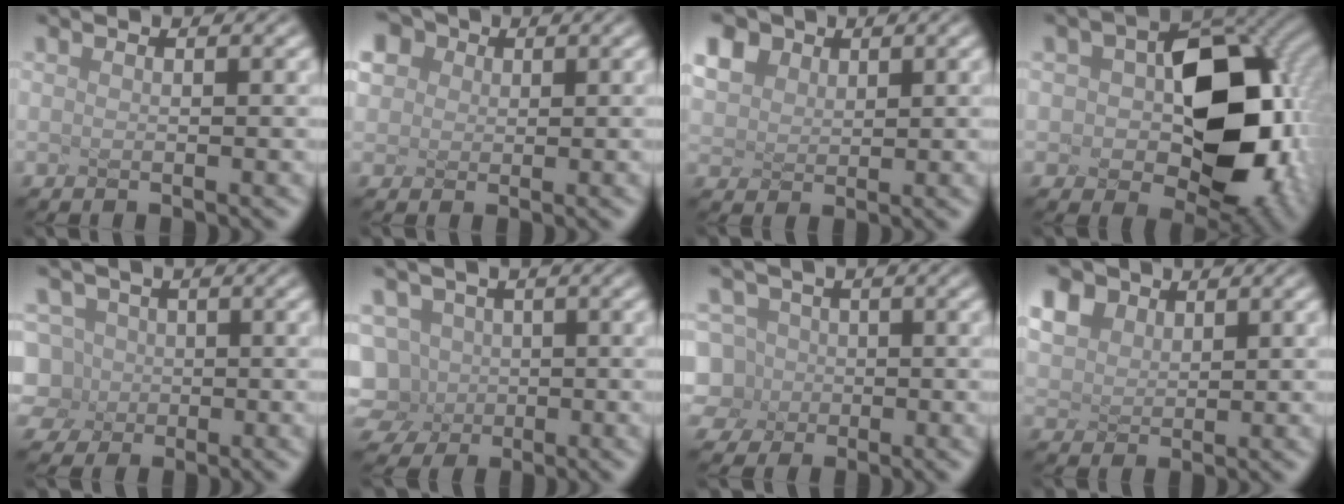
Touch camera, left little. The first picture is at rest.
{"total": 3.0, "force": [1.8, 2.3, 0.7], "torque": [-0.067, 0.009, 0.064]}
{"total": 2.8, "force": [1.8, 2.0, 0.7], "torque": [-0.074, 0.009, 0.068]}
{"total": 10.6, "force": [-1.3, 6.2, 8.4], "torque": [-0.134, -0.011, 0.022]}
{"total": 3.0, "force": [-1.6, 2.5, 0.0], "torque": [-0.040, 0.012, 0.004]}
{"total": 3.6, "force": [-2.0, 2.9, 0.5], "torque": [-0.047, 0.001, 0.008]}
{"total": 3.4, "force": [-2.0, 2.8, -0.1], "torque": [-0.027, 0.012, -0.008]}
{"total": 2.3, "force": [1.6, 1.7, 0.5], "torque": [-0.065, 0.004, 0.067]}